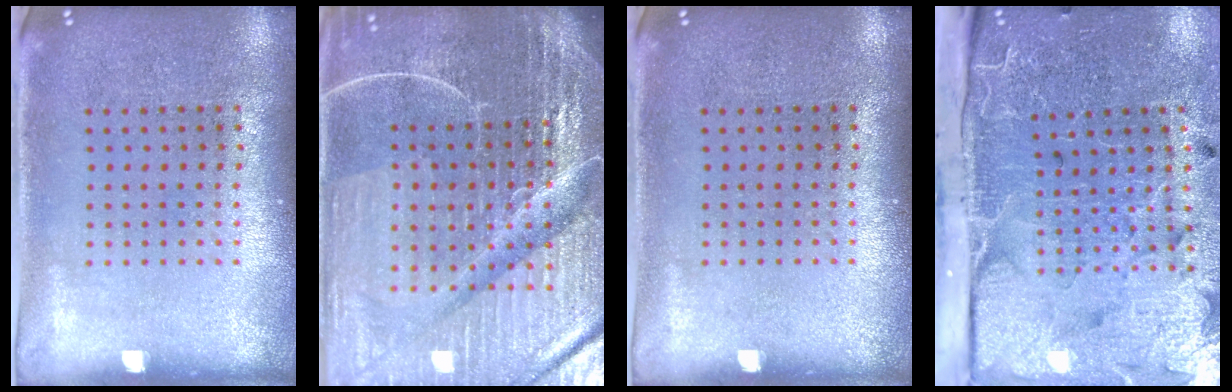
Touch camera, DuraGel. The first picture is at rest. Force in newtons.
{"total": 7.1, "press": 6.2, "slide": 3.5}
{"total": 0.0}
{"total": 4.8, "press": 4.0, "slide": 2.6}